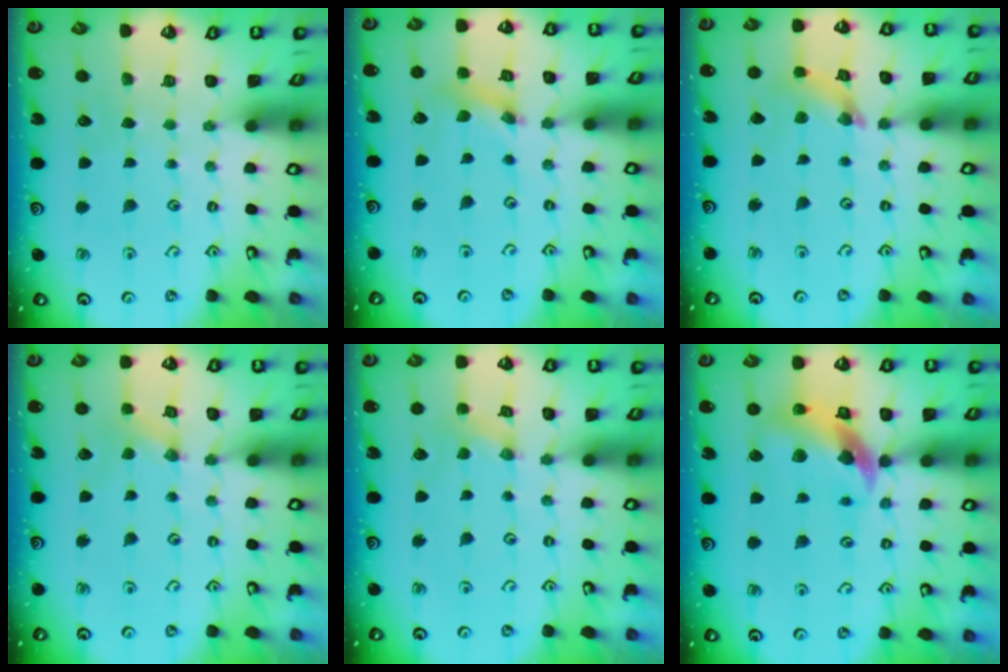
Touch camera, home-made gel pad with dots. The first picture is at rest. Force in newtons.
{"total": 3.0, "press": 3.0, "slide": 0.3}
{"total": 3.9, "press": 3.9, "slide": 0.4}
{"total": 1.1, "press": 1.1, "slide": 0.3}
{"total": 2.2, "press": 2.1, "slide": 0.4}
{"total": 11.3, "press": 11.2, "slide": 1.7}